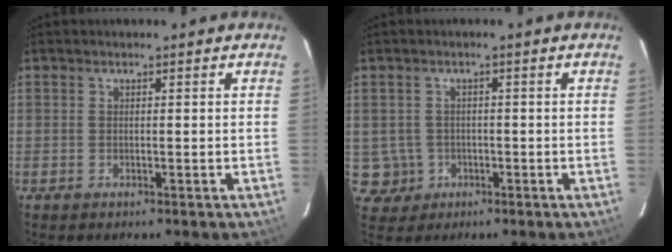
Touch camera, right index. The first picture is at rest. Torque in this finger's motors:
{"motor_torque": [-0.41, 0.13, -1.05, -0.21]}